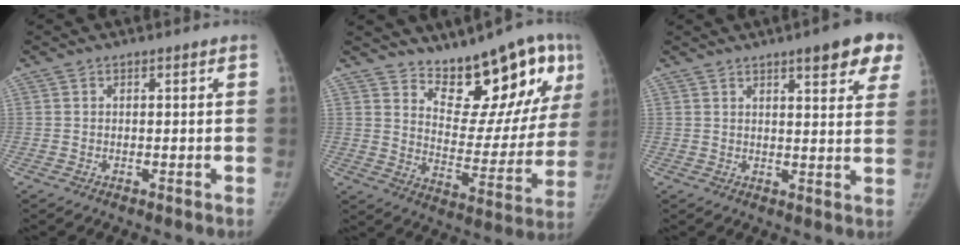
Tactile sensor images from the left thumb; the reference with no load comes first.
{"total": 17.9, "force": [12.0, 7.0, 11.4], "torque": [-0.093, -0.083, 0.180]}
{"total": 10.3, "force": [6.2, 2.6, 7.8], "torque": [-0.067, -0.024, 0.070]}